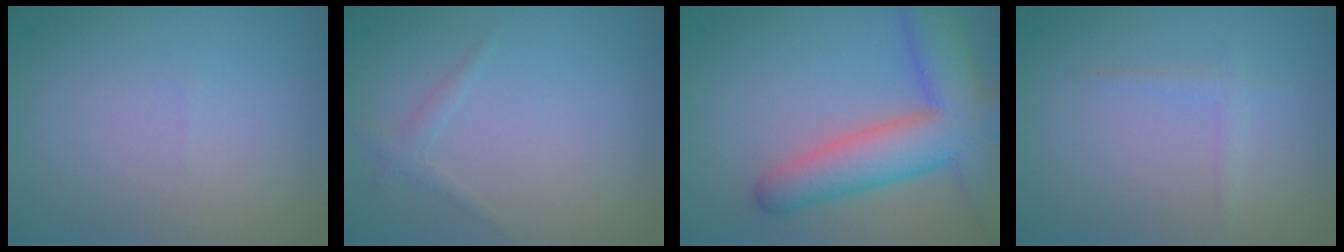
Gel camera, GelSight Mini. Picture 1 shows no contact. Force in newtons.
{"total": 1.0, "press": 1.0, "slide": 0.0}
{"total": 9.6, "press": 9.6, "slide": 0.6}
{"total": 1.0, "press": 1.0, "slide": 0.1}